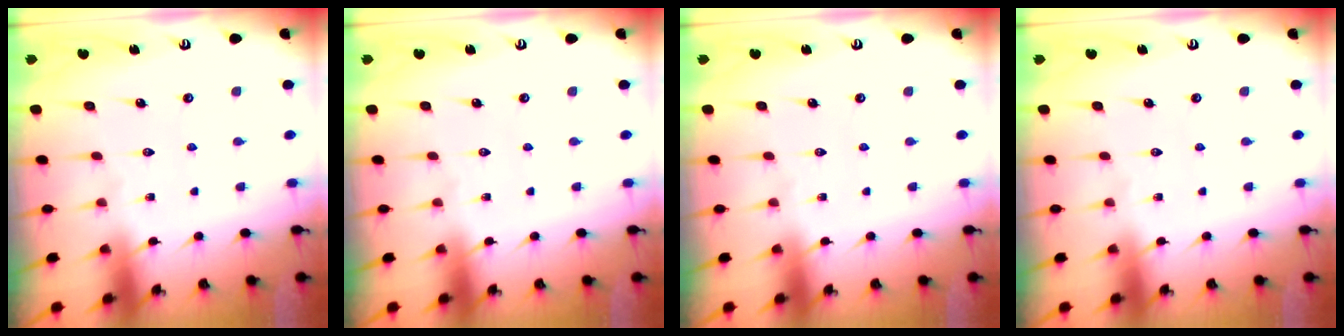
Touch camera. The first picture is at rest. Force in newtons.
{"total": 0.0}
{"total": 0.0}
{"total": 0.0}